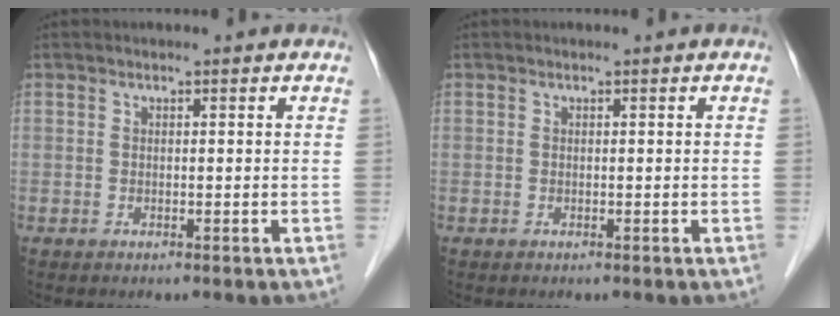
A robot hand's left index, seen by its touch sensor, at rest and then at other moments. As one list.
[{"total": 0.0}]